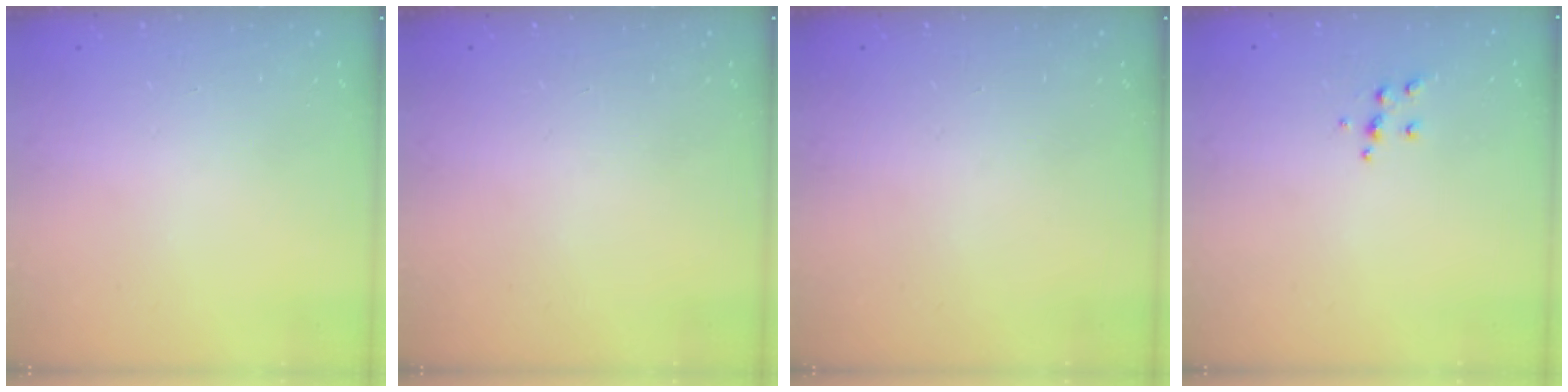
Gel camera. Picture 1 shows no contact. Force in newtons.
{"total": 0.0}
{"total": 0.0}
{"total": 5.3, "press": 5.2, "slide": 0.5}